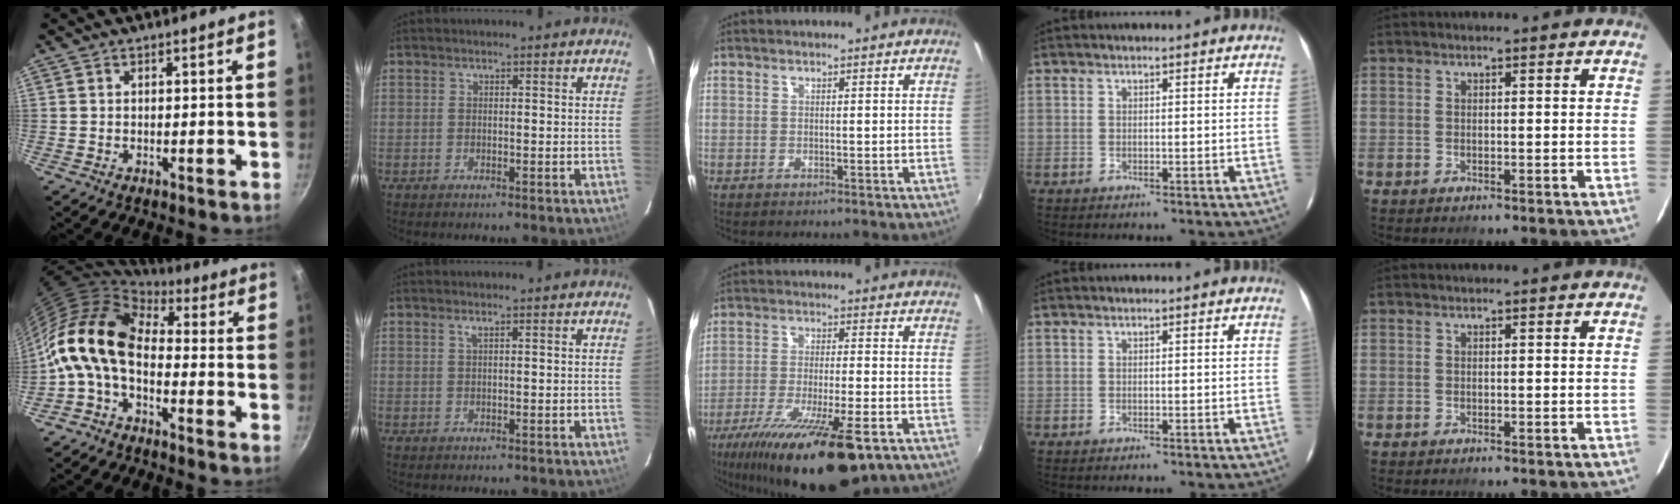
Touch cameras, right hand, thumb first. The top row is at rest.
{"thumb": {"total": 14.0, "force": [-1.8, 8.6, 10.9], "torque": [-0.195, 0.032, -0.056]}, "index": {"total": 0.6, "force": [0.3, -0.2, 0.5], "torque": [-0.011, 0.002, 0.005]}, "middle": {"total": 21.2, "force": [-13.4, 4.6, 15.8], "torque": [-0.287, -0.057, -0.214]}}